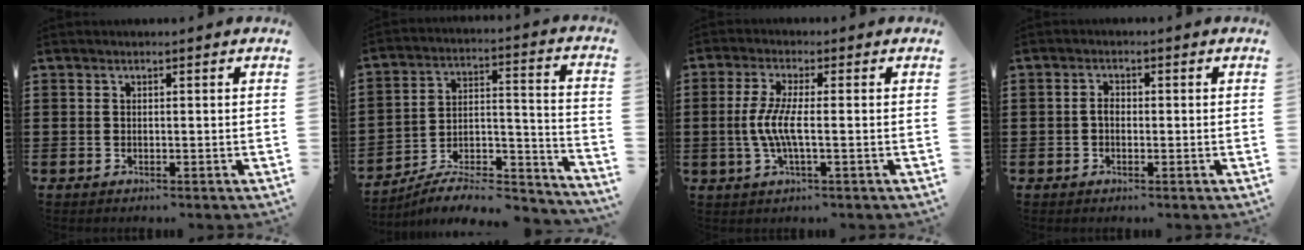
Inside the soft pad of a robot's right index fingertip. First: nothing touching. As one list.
[{"total": 7.5, "force": [-6.6, 2.1, 2.8], "torque": [-0.032, 0.016, -0.125]}, {"total": 5.4, "force": [-1.0, 0.8, 5.2], "torque": [-0.129, -0.012, -0.031]}, {"total": 1.6, "force": [-0.3, 1.1, 1.2], "torque": [-0.023, 0.003, -0.005]}]